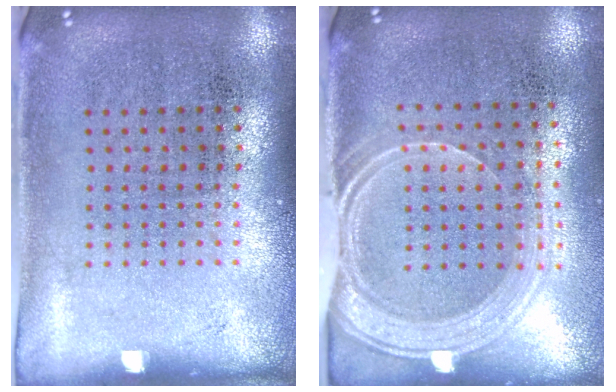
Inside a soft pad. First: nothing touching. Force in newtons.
{"total": 1.9, "press": 1.7, "slide": 0.9}